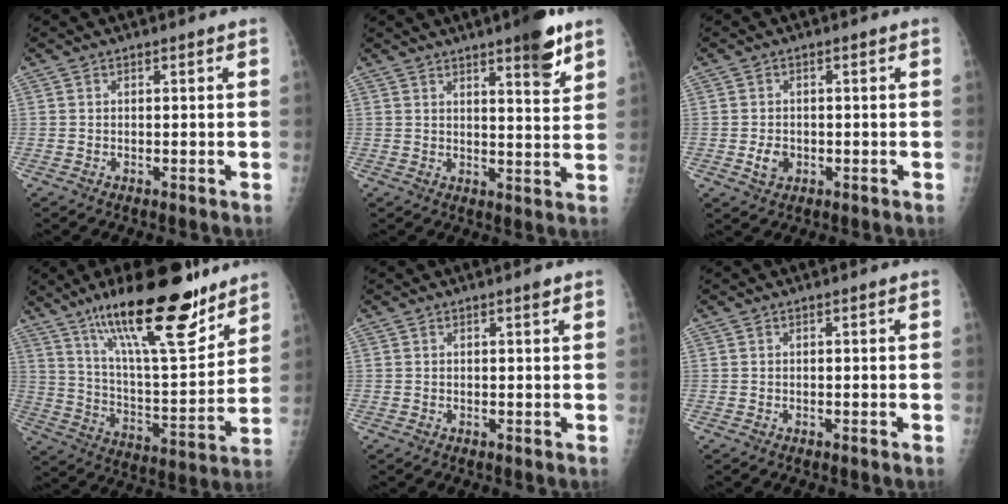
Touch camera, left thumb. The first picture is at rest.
{"total": 8.4, "force": [5.3, 1.7, 6.2], "torque": [-0.074, -0.031, 0.071]}
{"total": 3.1, "force": [-0.7, 2.4, 1.8], "torque": [-0.025, 0.001, -0.008]}
{"total": 24.3, "force": [16.5, 6.4, 16.6], "torque": [-0.246, -0.076, 0.277]}
{"total": 0.8, "force": [0.6, 0.1, 0.6], "torque": [-0.008, -0.003, 0.009]}
{"total": 0.0}